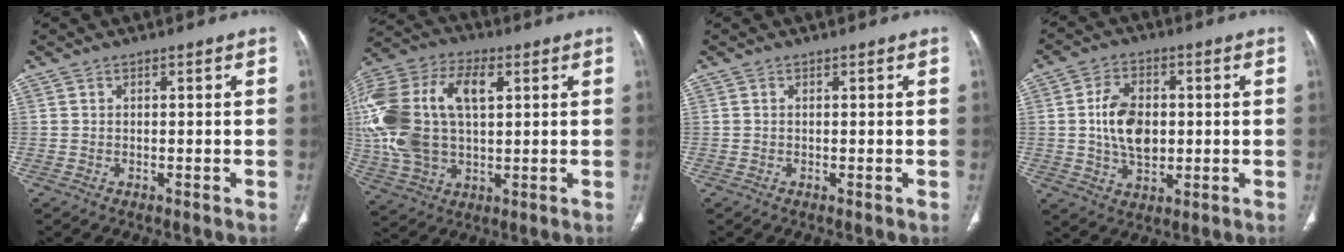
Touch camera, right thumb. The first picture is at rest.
{"total": 22.4, "force": [4.1, 13.0, 17.8], "torque": [-0.388, 0.014, 0.075]}
{"total": 0.0}
{"total": 10.0, "force": [0.4, 6.6, 7.5], "torque": [-0.115, 0.002, 0.010]}